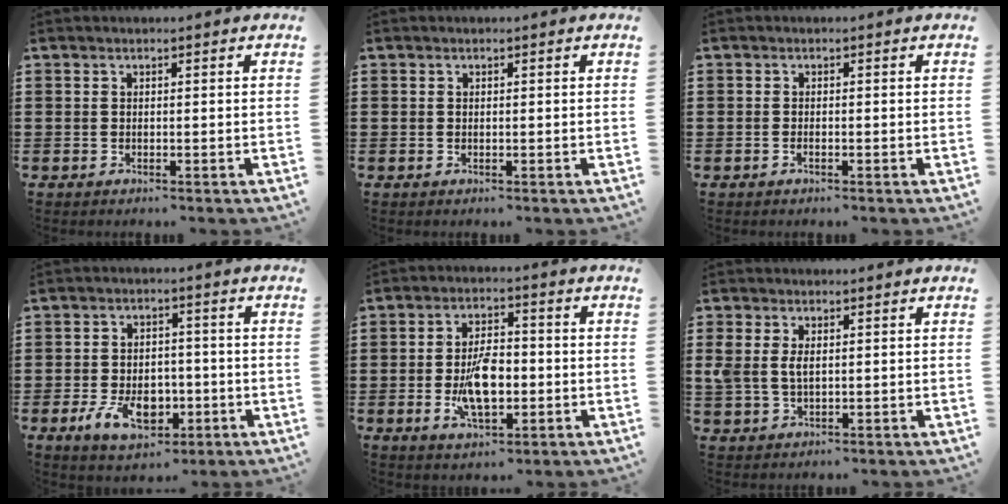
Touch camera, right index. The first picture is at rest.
{"total": 0.0}
{"total": 0.6, "force": [-0.4, 0.1, 0.5], "torque": [-0.011, -0.005, -0.006]}
{"total": 7.5, "force": [-2.7, 4.7, 5.3], "torque": [-0.099, -0.002, -0.054]}
{"total": 8.7, "force": [-1.6, 4.2, 7.4], "torque": [-0.146, -0.002, -0.033]}
{"total": 3.4, "force": [0.6, 1.9, 2.8], "torque": [-0.067, 0.006, 0.008]}